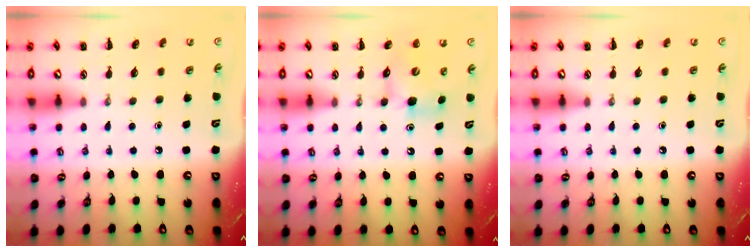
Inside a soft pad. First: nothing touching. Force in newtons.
{"total": 5.8, "press": 5.7, "slide": 0.6}
{"total": 0.0}